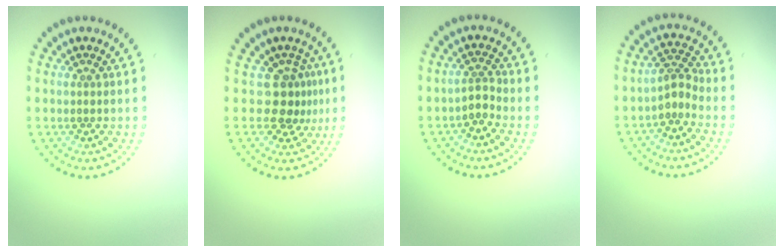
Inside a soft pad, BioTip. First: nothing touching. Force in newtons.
{"total": 2.8, "press": 2.0, "slide": 1.9}
{"total": 1.7, "press": 1.1, "slide": 1.3}
{"total": 2.4, "press": 1.7, "slide": 1.8}